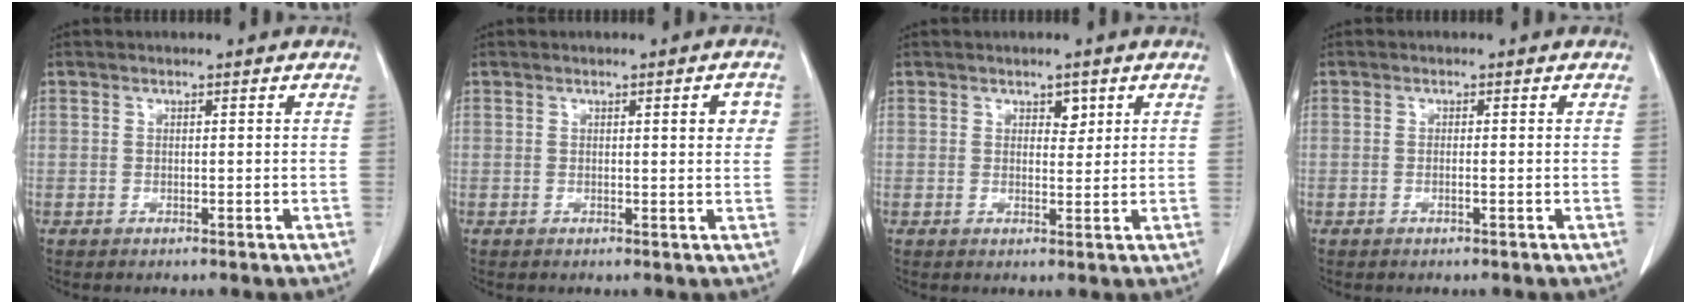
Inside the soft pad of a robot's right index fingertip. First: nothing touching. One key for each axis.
{"total": 2.7, "fx": 0.8, "fy": 0.6, "fz": 2.5, "tx": -0.027, "ty": 0.001, "tz": 0.009}
{"total": 1.9, "fx": 1.1, "fy": 1.2, "fz": 1.1, "tx": -0.012, "ty": -0.001, "tz": 0.017}
{"total": 0.5, "fx": -0.1, "fy": -0.1, "fz": 0.5, "tx": -0.008, "ty": 0.001, "tz": 0.000}